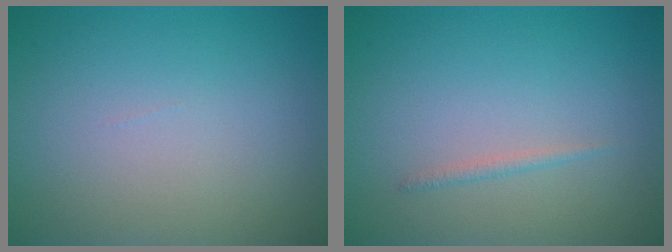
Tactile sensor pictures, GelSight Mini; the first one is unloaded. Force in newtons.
{"total": 0.7, "press": 0.7, "slide": 0.1}